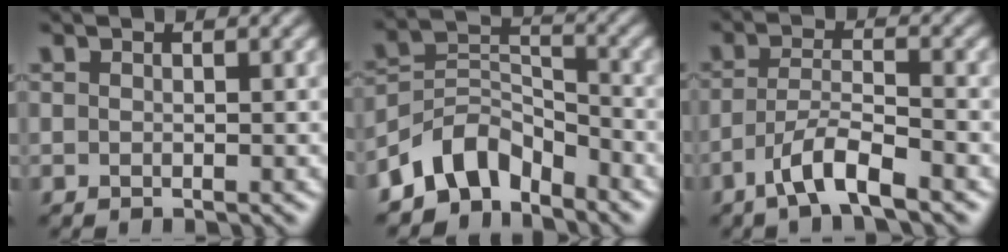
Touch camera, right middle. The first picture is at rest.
{"total": 5.9, "force": [-4.5, 3.1, 2.1], "torque": [-0.027, 0.007, -0.094]}
{"total": 4.4, "force": [-2.8, 0.8, 3.2], "torque": [-0.062, 0.007, -0.059]}